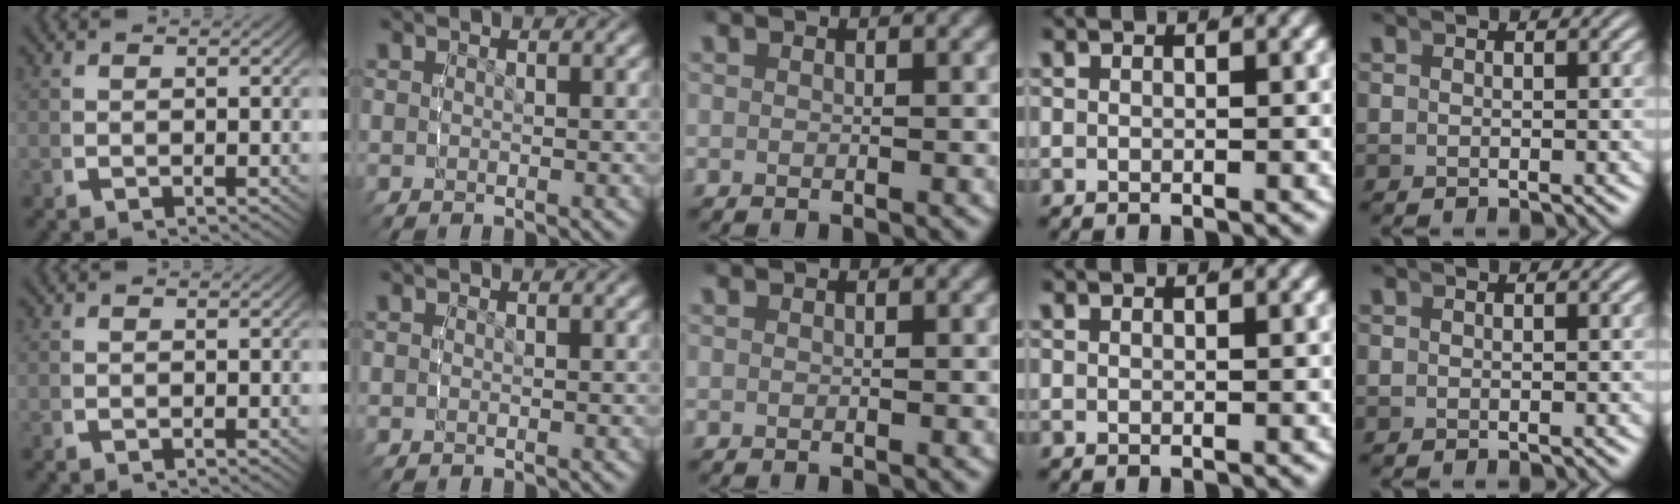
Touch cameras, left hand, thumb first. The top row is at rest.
{}